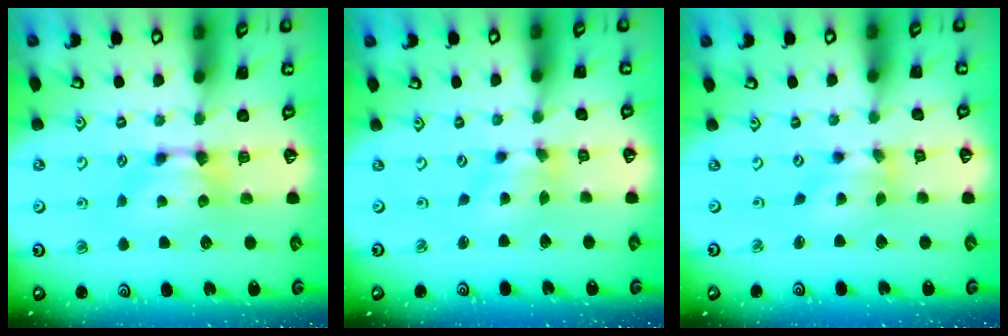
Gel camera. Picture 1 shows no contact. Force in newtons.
{"total": 2.5, "press": 2.1, "slide": 1.5}
{"total": 2.6, "press": 2.1, "slide": 1.6}